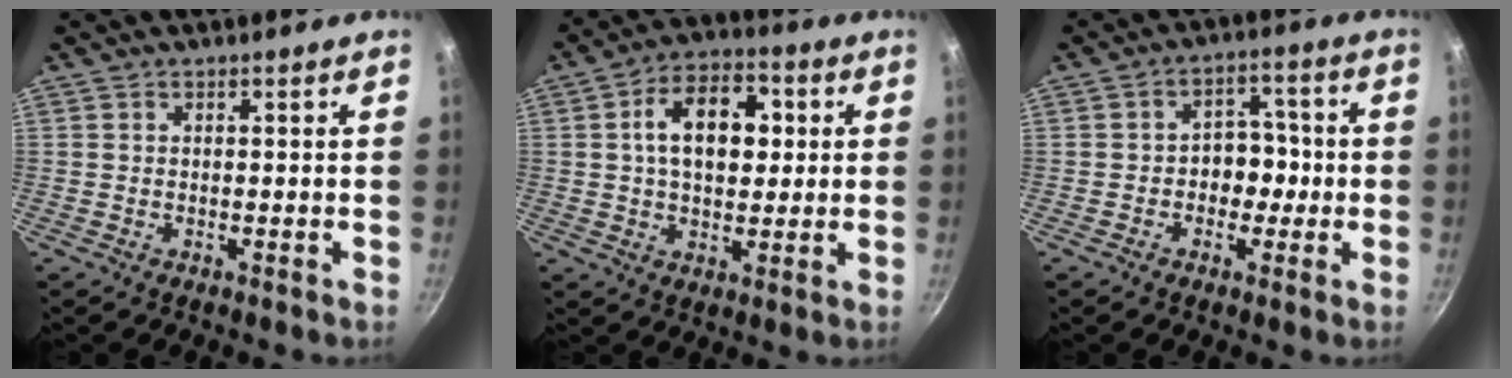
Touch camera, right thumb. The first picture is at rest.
{"total": 13.2, "force": [2.3, 8.4, 9.9], "torque": [-0.125, 0.013, 0.025]}
{"total": 6.4, "force": [-1.0, 5.1, 3.8], "torque": [0.003, 0.021, -0.020]}